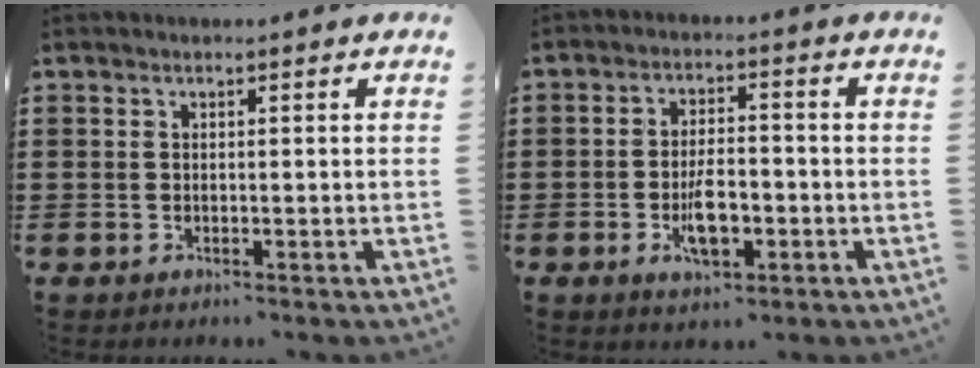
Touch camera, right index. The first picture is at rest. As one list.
[{"total": 5.8, "force": [-1.8, 2.6, 4.9], "torque": [-0.092, 0.007, -0.033]}]